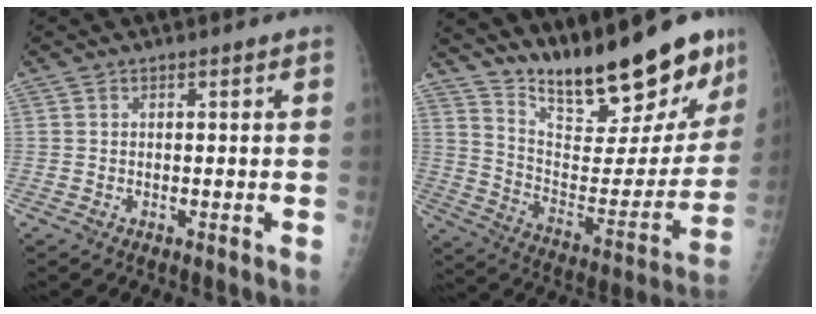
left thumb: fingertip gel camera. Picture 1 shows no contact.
{"total": 26.0, "force": [20.4, 7.3, 14.3], "torque": [-0.180, -0.103, 0.310]}